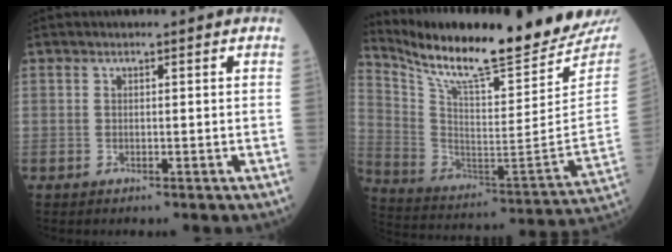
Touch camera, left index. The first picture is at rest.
{"total": 26.2, "force": [23.6, 1.6, 11.4], "torque": [-0.213, -0.090, 0.346]}